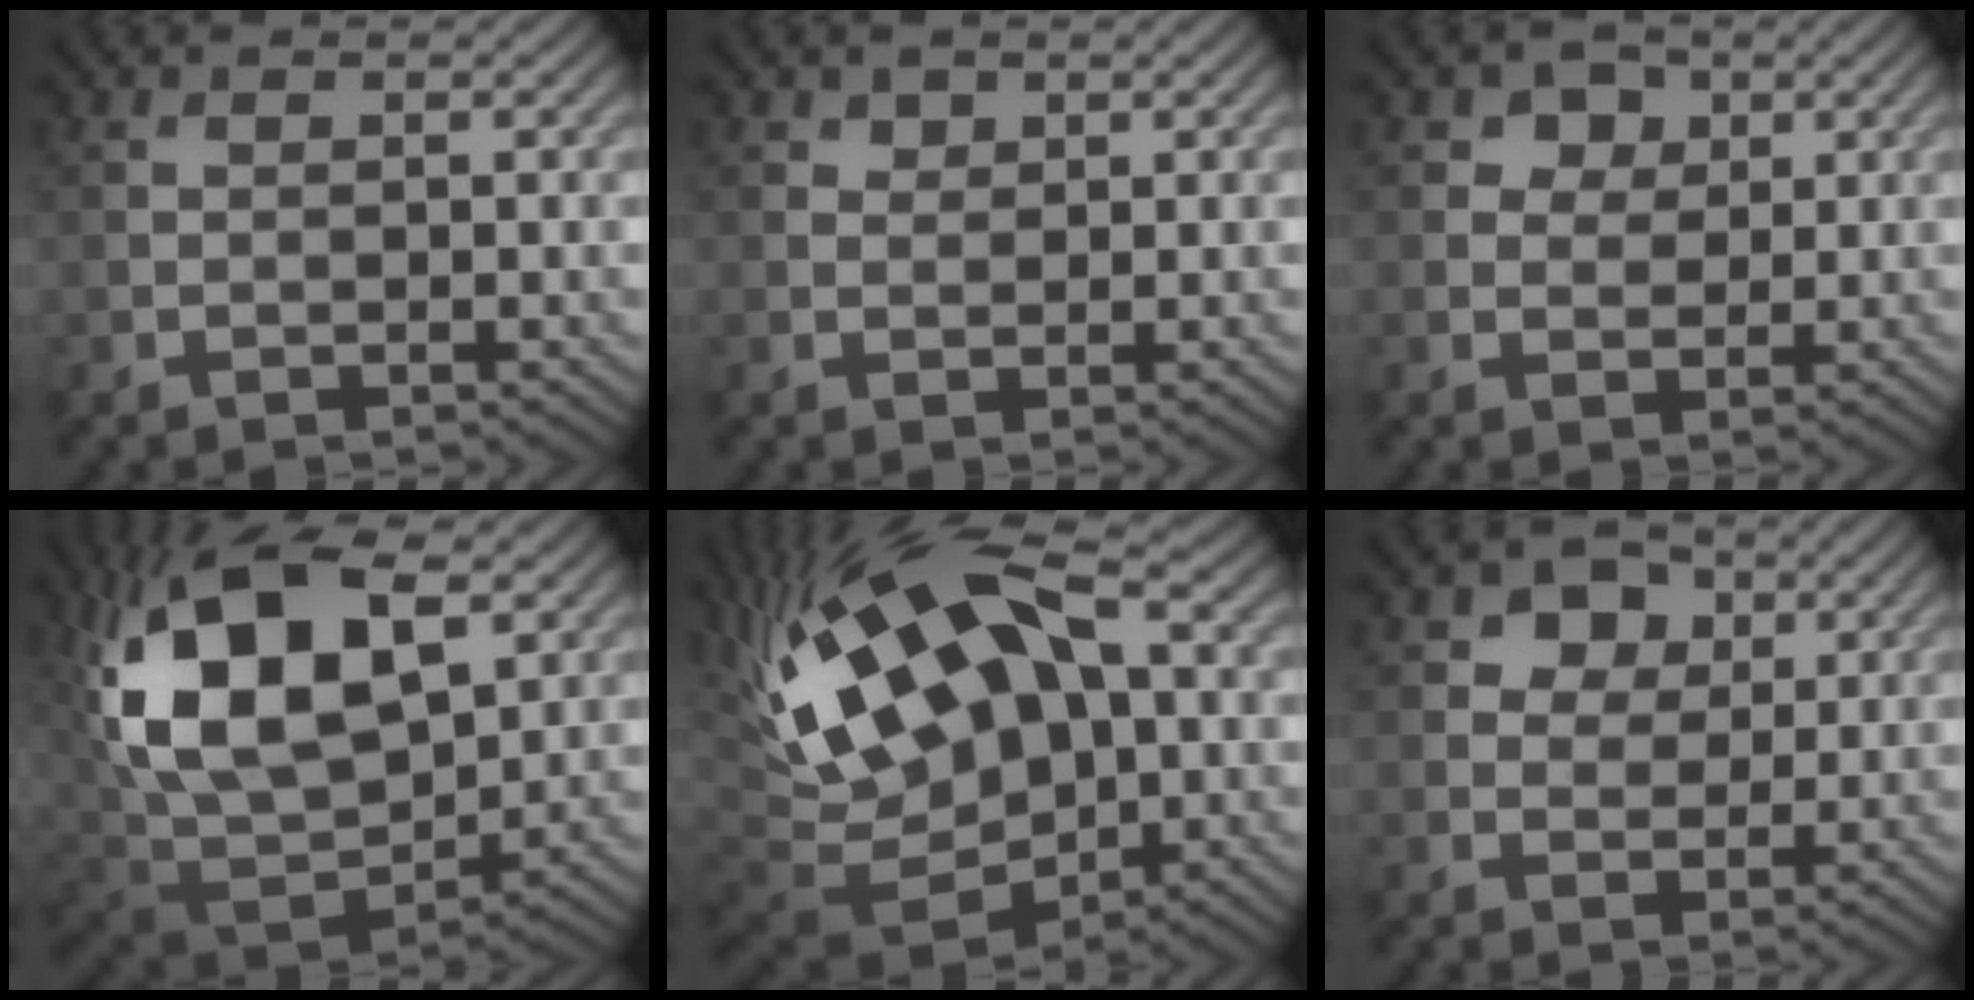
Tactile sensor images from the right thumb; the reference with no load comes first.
{"total": 1.0, "force": [0.7, 0.7, 0.2], "torque": [-0.002, -0.004, 0.014]}
{"total": 3.3, "force": [1.5, 2.6, 1.3], "torque": [-0.024, -0.004, 0.024]}
{"total": 18.7, "force": [5.8, 11.0, 13.9], "torque": [-0.283, 0.011, 0.111]}
{"total": 19.3, "force": [3.1, 10.9, 15.6], "torque": [-0.304, 0.009, 0.058]}
{"total": 4.7, "force": [2.1, 3.7, 2.0], "torque": [-0.037, -0.006, 0.032]}